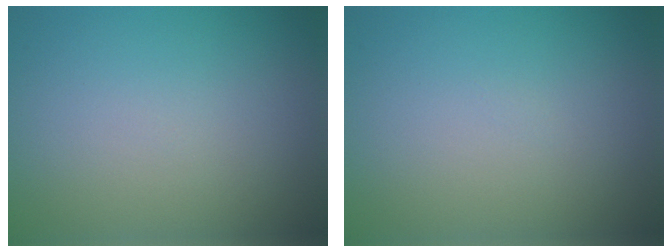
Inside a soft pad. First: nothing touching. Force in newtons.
{"total": 0.0}